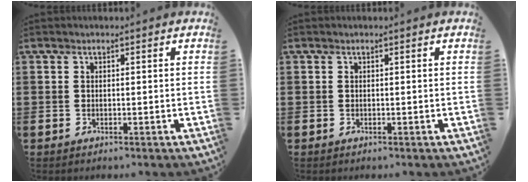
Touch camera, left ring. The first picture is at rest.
{"total": 0.0}